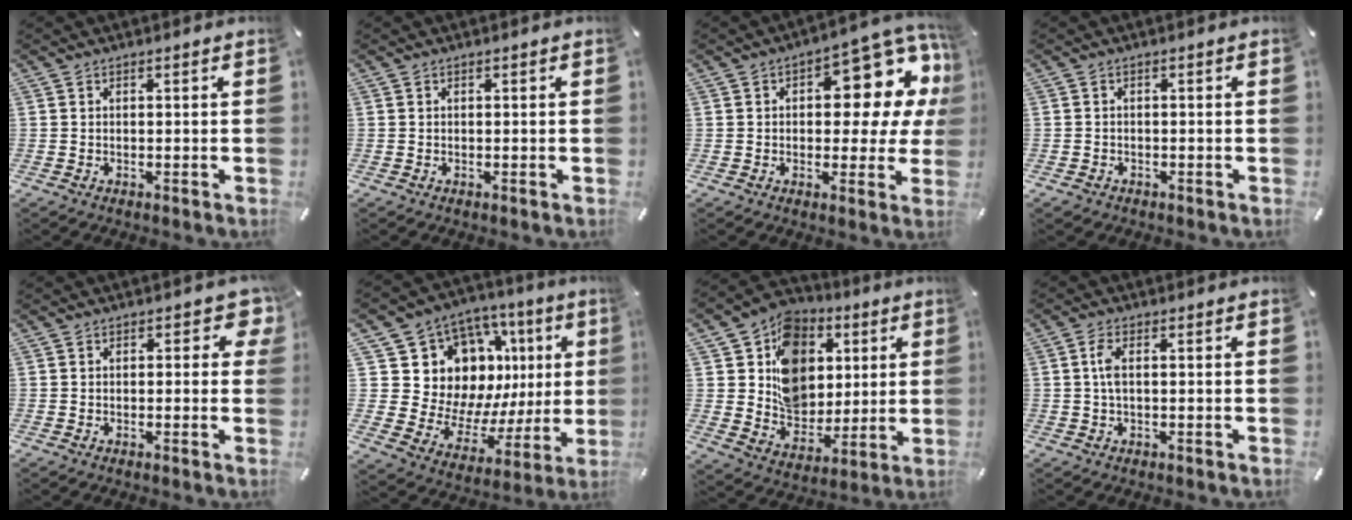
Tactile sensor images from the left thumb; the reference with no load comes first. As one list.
[{"total": 0.0}, {"total": 14.0, "force": [6.1, 6.7, 10.7], "torque": [-0.125, -0.060, 0.097]}, {"total": 1.3, "force": [-0.8, 1.0, 0.2], "torque": [-0.004, 0.006, -0.019]}, {"total": 3.9, "force": [1.2, 2.3, 2.9], "torque": [-0.028, -0.001, 0.013]}, {"total": 17.1, "force": [8.1, 13.1, 7.4], "torque": [-0.113, -0.083, 0.175]}, {"total": 15.4, "force": [3.3, 13.3, 7.0], "torque": [-0.105, -0.012, 0.069]}, {"total": 3.1, "force": [0.1, 1.1, 2.9], "torque": [-0.065, 0.000, -0.001]}]